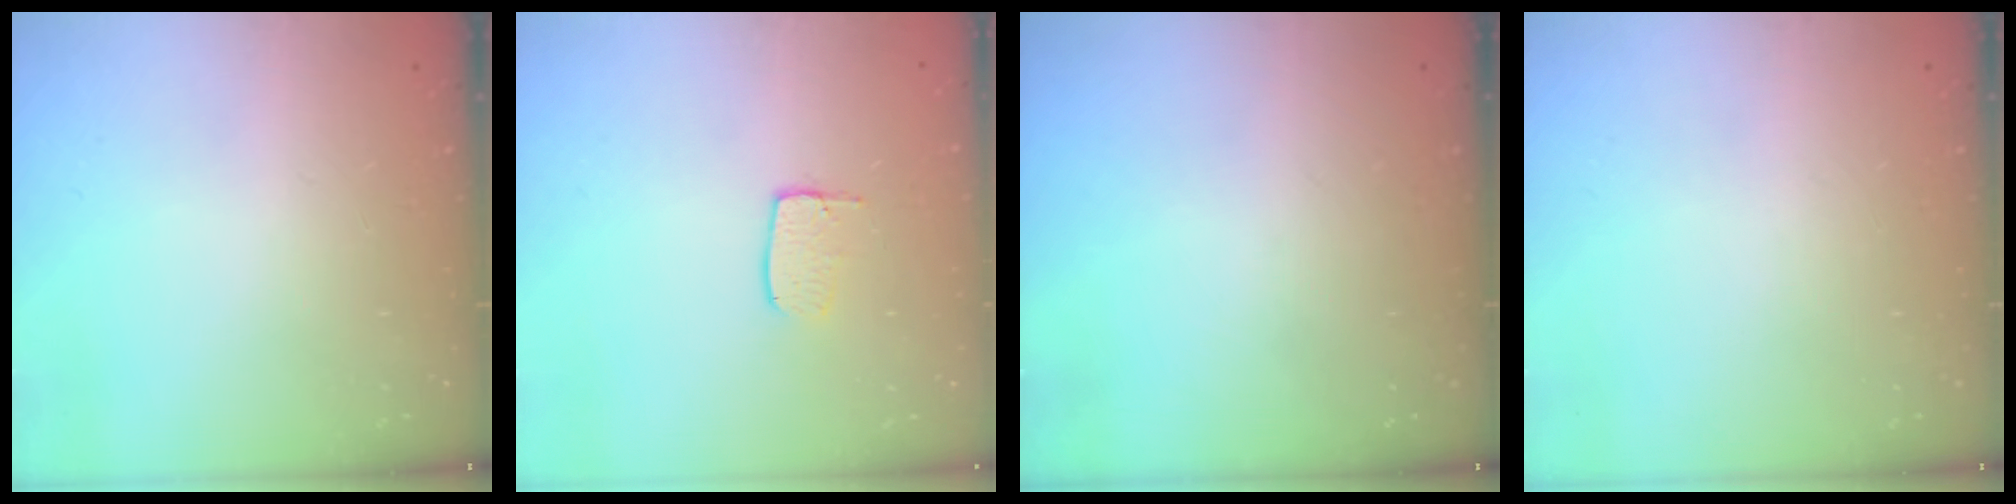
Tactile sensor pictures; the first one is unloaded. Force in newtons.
{"total": 5.8, "press": 5.8, "slide": 0.4}
{"total": 0.0}
{"total": 0.0}